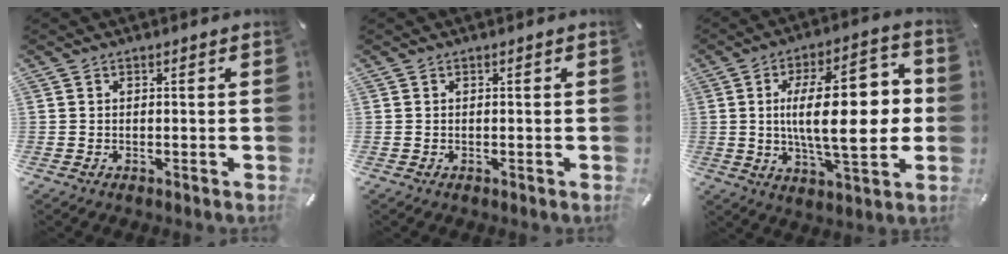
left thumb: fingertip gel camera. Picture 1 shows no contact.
{"total": 0.0}
{"total": 22.4, "force": [1.0, 9.1, 20.5], "torque": [-0.330, -0.001, 0.009]}